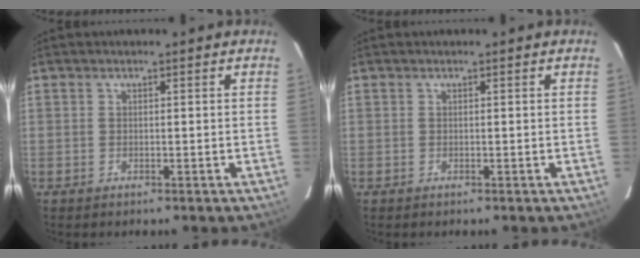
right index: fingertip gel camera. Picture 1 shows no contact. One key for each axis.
{"total": 0.0}